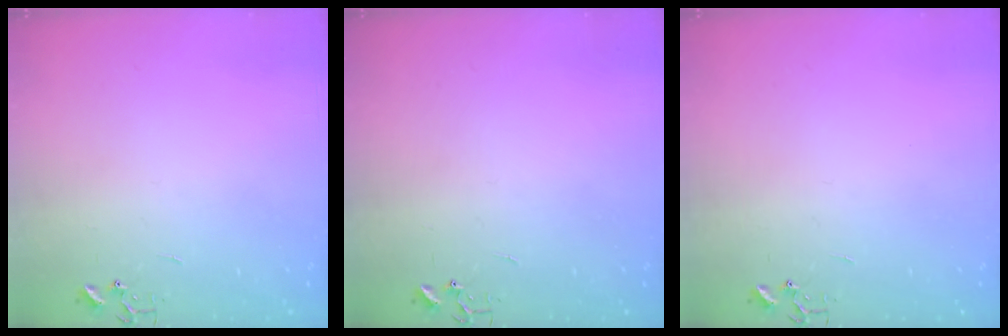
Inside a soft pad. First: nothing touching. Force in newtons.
{"total": 0.0}
{"total": 0.0}